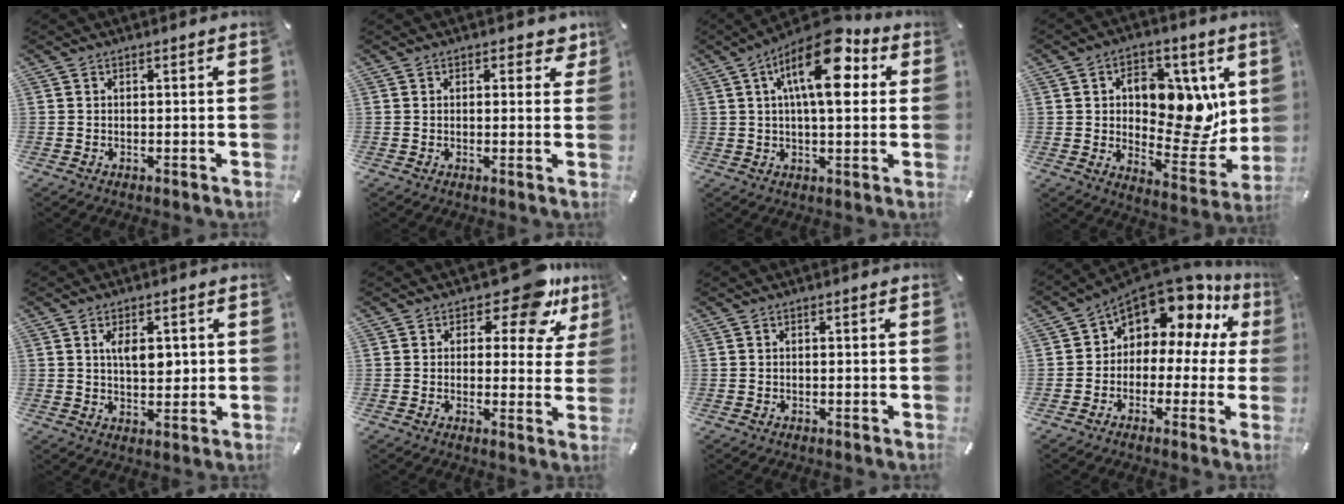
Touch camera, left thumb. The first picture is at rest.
{"total": 3.0, "force": [1.6, 1.9, 1.7], "torque": [-0.006, -0.003, 0.019]}
{"total": 16.1, "force": [6.1, 6.6, 13.3], "torque": [-0.220, -0.022, 0.094]}
{"total": 15.0, "force": [4.0, 10.0, 10.4], "torque": [-0.111, -0.032, 0.072]}
{"total": 6.3, "force": [1.6, 3.7, 4.9], "torque": [-0.071, -0.002, 0.020]}
{"total": 11.7, "force": [7.2, 5.2, 7.6], "torque": [-0.093, -0.045, 0.119]}
{"total": 0.0}
{"total": 11.9, "force": [8.4, 6.4, 5.5], "torque": [-0.098, -0.079, 0.145]}